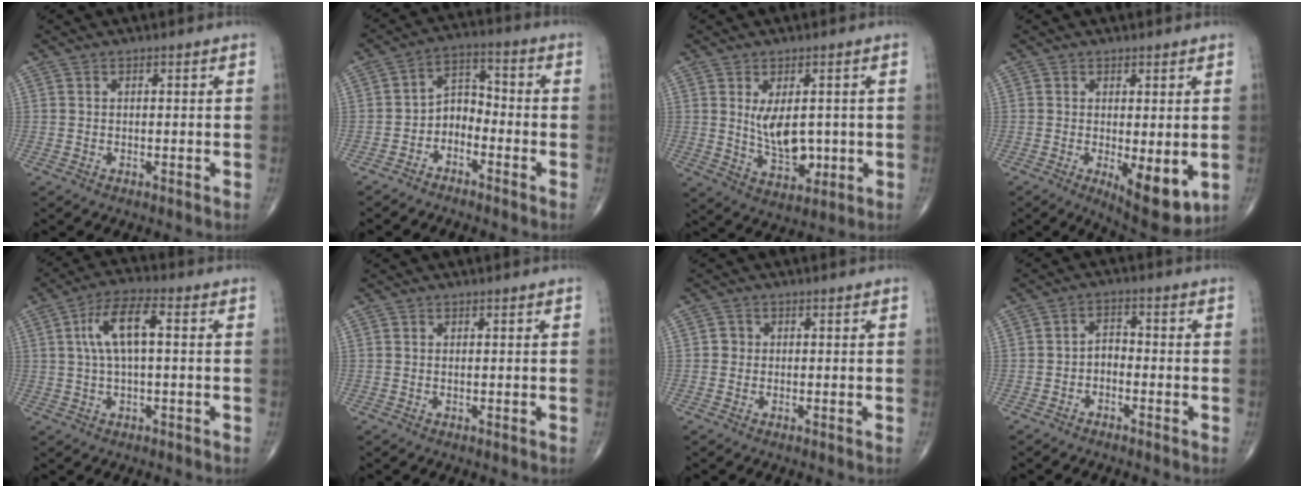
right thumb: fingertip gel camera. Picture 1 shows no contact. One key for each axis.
{"total": 5.9, "fx": -3.1, "fy": 3.9, "fz": 3.2, "tx": -0.036, "ty": 0.045, "tz": -0.067}
{"total": 8.5, "fx": 0.7, "fy": 4.8, "fz": 6.9, "tx": -0.094, "ty": -0.017, "tz": 0.027}
{"total": 8.7, "fx": -1.7, "fy": 3.3, "fz": 7.9, "tx": -0.103, "ty": -0.024, "tz": -0.016}
{"total": 9.0, "fx": 1.5, "fy": 3.2, "fz": 8.2, "tx": -0.163, "ty": 0.026, "tz": 0.025}
{"total": 0.0}
{"total": 1.4, "fx": 0.0, "fy": 1.3, "fz": 0.3, "tx": 0.003, "ty": 0.004, "tz": -0.003}
{"total": 2.9, "fx": -1.4, "fy": 1.9, "fz": 1.8, "tx": -0.021, "ty": 0.025, "tz": -0.031}